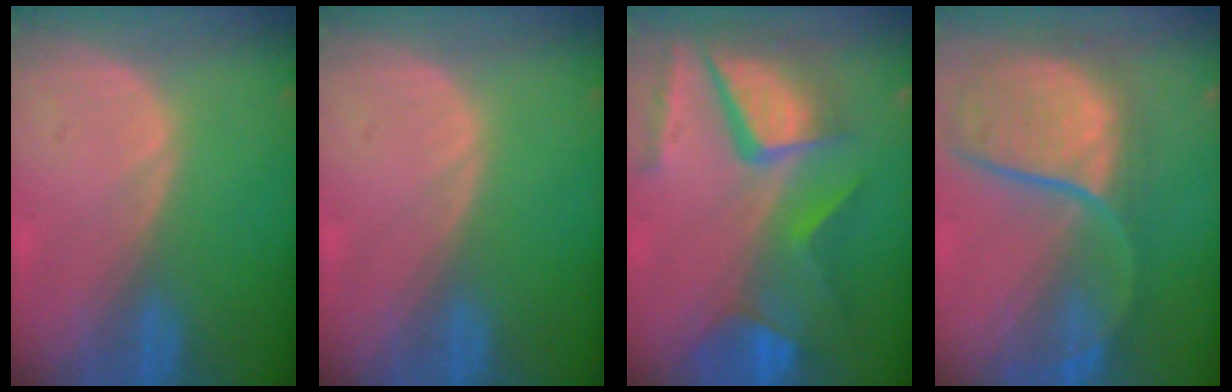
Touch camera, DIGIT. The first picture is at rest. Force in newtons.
{"total": 0.0}
{"total": 11.6, "press": 9.7, "slide": 6.5}
{"total": 11.9, "press": 9.8, "slide": 6.7}